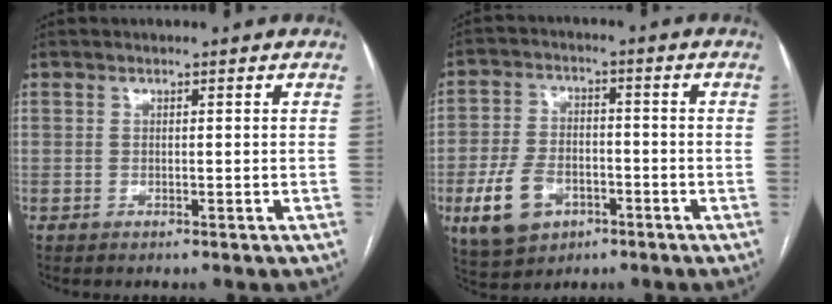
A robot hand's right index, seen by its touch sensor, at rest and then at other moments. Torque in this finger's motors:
{"motor_torque": [-0.19, -0.20, -0.52, -0.21]}